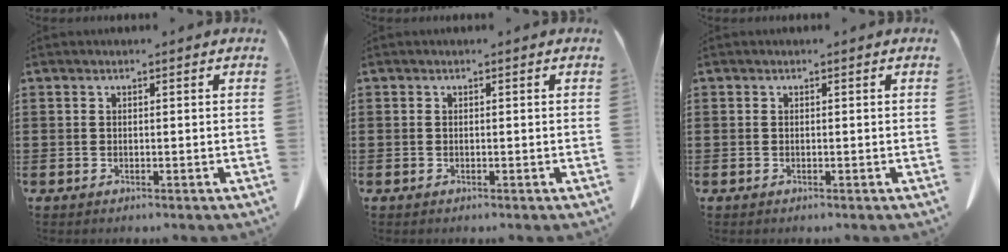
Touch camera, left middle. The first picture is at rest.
{"total": 0.0}
{"total": 0.0}